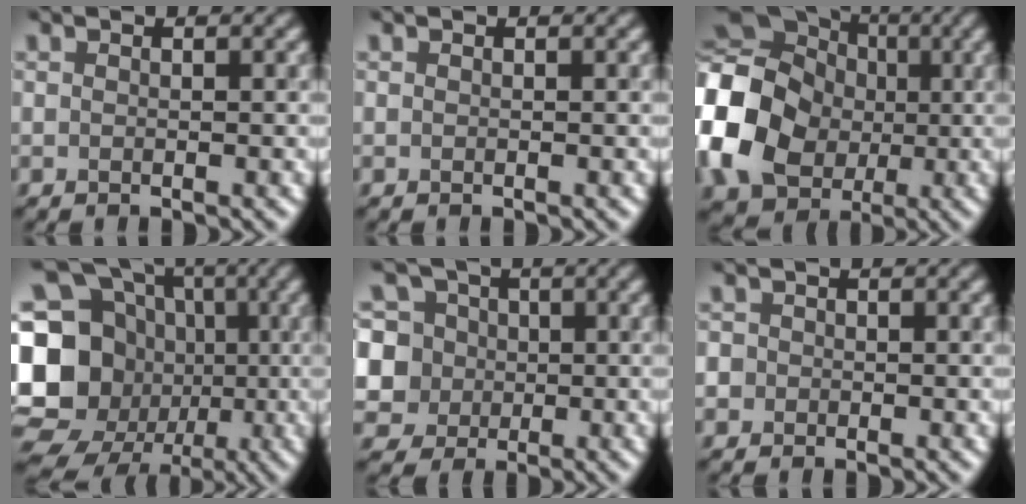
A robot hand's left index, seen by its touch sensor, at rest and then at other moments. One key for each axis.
{"total": 0.0}
{"total": 16.7, "fx": -0.6, "fy": 14.5, "fz": 8.2, "tx": -0.196, "ty": -0.015, "tz": -0.059}
{"total": 21.6, "fx": -2.4, "fy": 19.7, "fz": 8.5, "tx": -0.192, "ty": 0.020, "tz": -0.090}
{"total": 8.2, "fx": 1.0, "fy": 7.8, "fz": 2.4, "tx": -0.065, "ty": 0.029, "tz": 0.000}
{"total": 2.0, "fx": -0.2, "fy": 2.0, "fz": 0.4, "tx": 0.009, "ty": 0.009, "tz": -0.026}